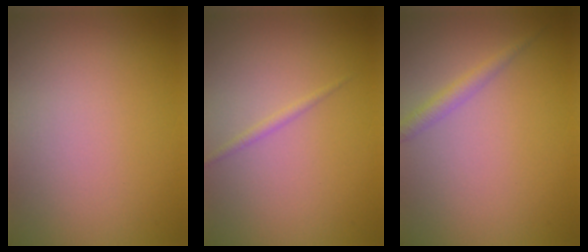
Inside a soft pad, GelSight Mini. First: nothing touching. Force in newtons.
{"total": 0.8, "press": 0.8, "slide": 0.1}
{"total": 1.4, "press": 1.4, "slide": 0.0}